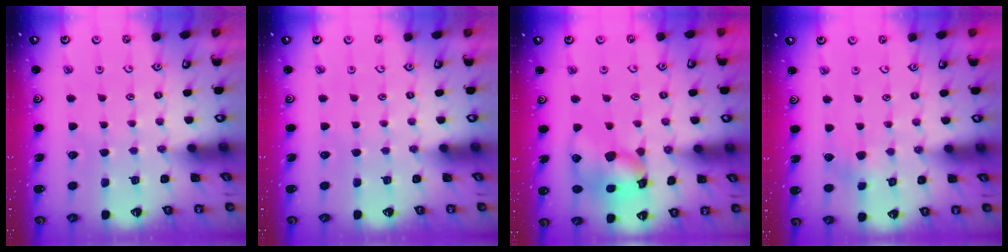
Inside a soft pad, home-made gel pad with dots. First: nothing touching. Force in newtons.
{"total": 0.0}
{"total": 13.8, "press": 13.7, "slide": 1.9}
{"total": 2.6, "press": 2.6, "slide": 0.4}